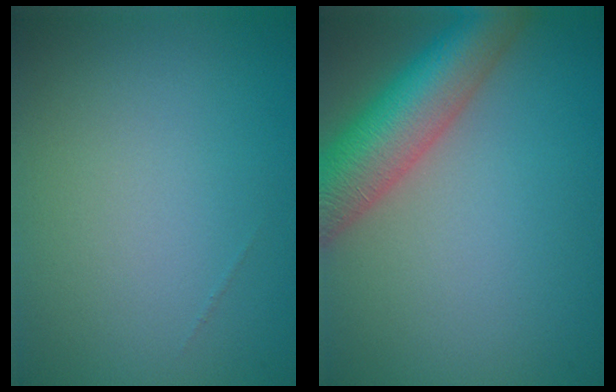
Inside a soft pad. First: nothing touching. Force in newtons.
{"total": 7.8, "press": 7.8, "slide": 0.4}